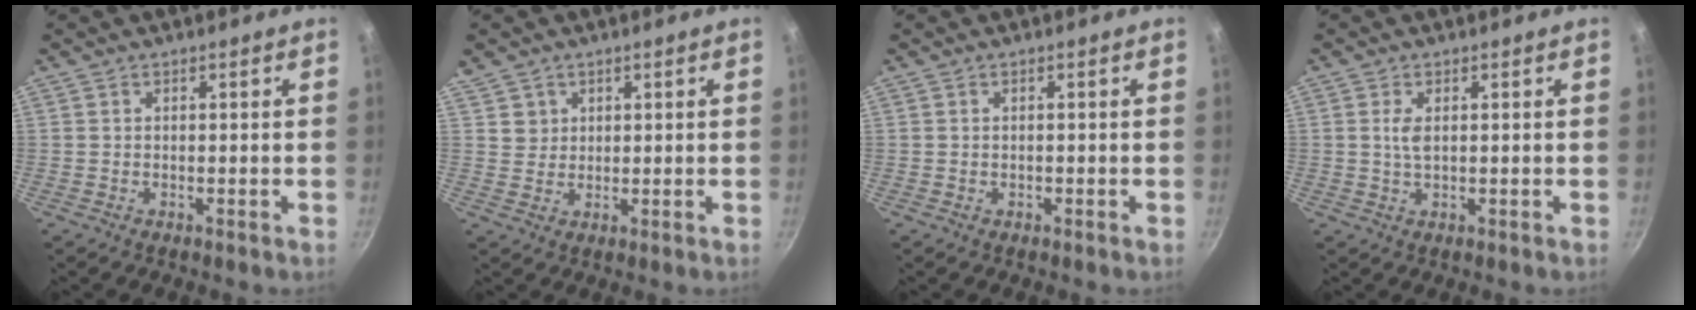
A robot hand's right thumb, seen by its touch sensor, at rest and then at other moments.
{"total": 3.2, "force": [1.6, 2.8, 0.5], "torque": [0.016, 0.005, 0.030]}
{"total": 0.0}
{"total": 2.5, "force": [0.5, 1.2, 2.2], "torque": [-0.043, -0.002, 0.011]}